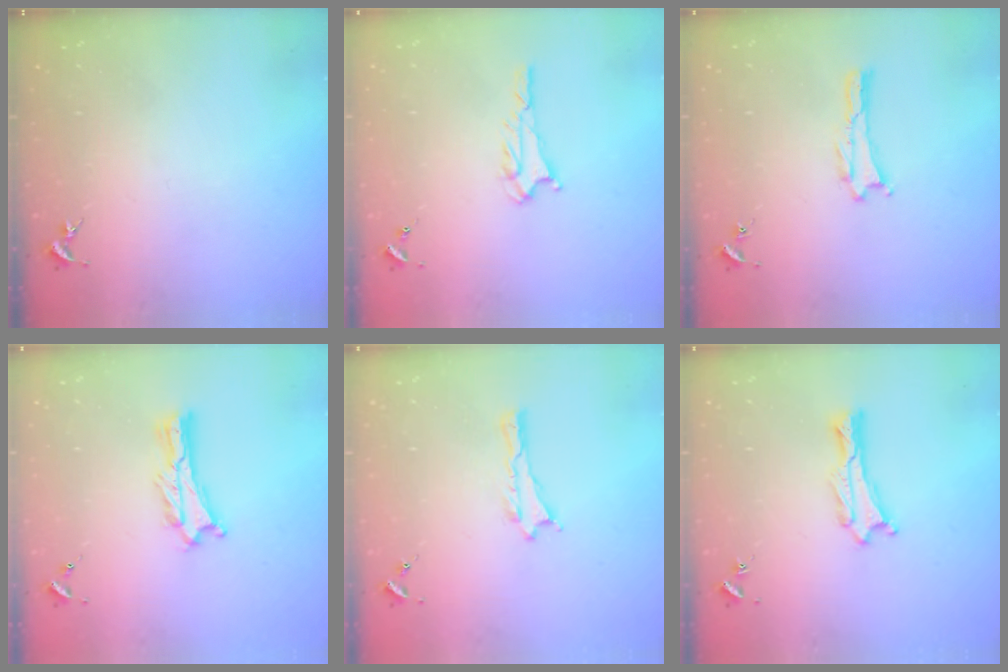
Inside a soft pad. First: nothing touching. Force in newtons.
{"total": 1.6, "press": 1.6, "slide": 0.1}
{"total": 0.0}
{"total": 1.3, "press": 1.3, "slide": 0.3}
{"total": 0.0}
{"total": 0.8, "press": 0.7, "slide": 0.2}